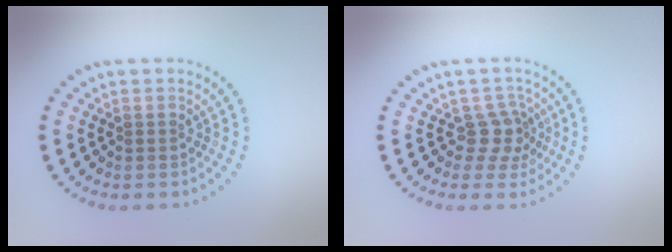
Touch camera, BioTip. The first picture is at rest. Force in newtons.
{"total": 2.5, "press": 1.9, "slide": 1.7}